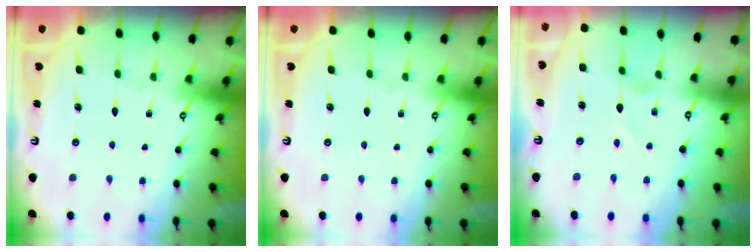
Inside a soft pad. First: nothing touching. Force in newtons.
{"total": 0.0}
{"total": 0.0}